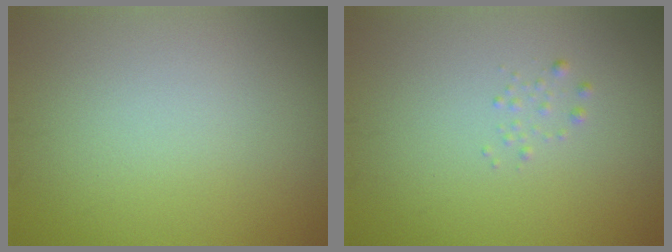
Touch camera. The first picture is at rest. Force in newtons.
{"total": 0.6, "press": 0.6, "slide": 0.0}